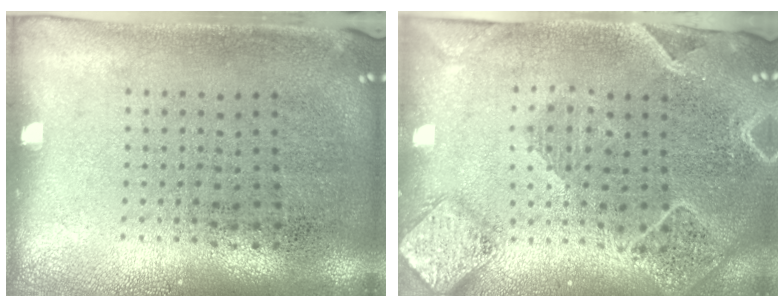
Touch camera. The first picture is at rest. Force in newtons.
{"total": 2.3, "press": 2.1, "slide": 1.0}